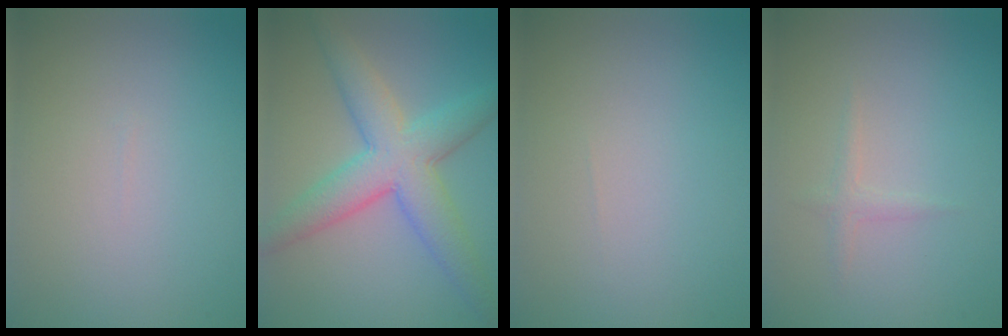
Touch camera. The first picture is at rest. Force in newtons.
{"total": 6.7, "press": 6.7, "slide": 0.2}
{"total": 0.0}
{"total": 0.9, "press": 0.9, "slide": 0.0}